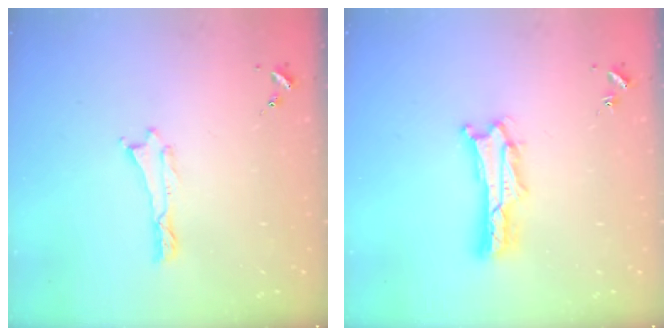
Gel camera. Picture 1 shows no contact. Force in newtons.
{"total": 2.0, "press": 2.0, "slide": 0.3}